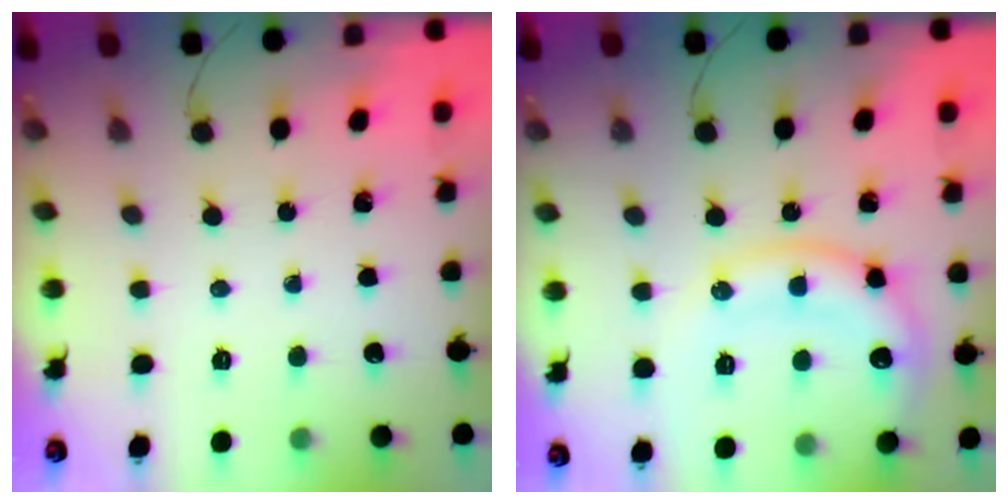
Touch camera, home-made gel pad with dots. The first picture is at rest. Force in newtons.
{"total": 15.6, "press": 15.6, "slide": 1.5}